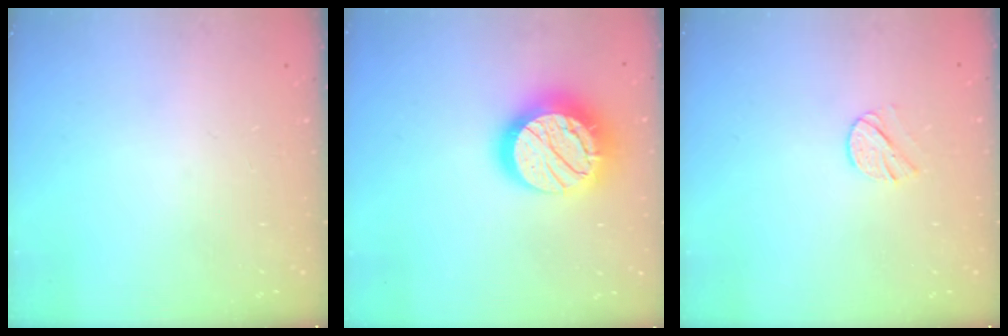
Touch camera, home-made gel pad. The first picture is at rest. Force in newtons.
{"total": 20.3, "press": 20.3, "slide": 1.5}
{"total": 7.3, "press": 7.3, "slide": 0.4}